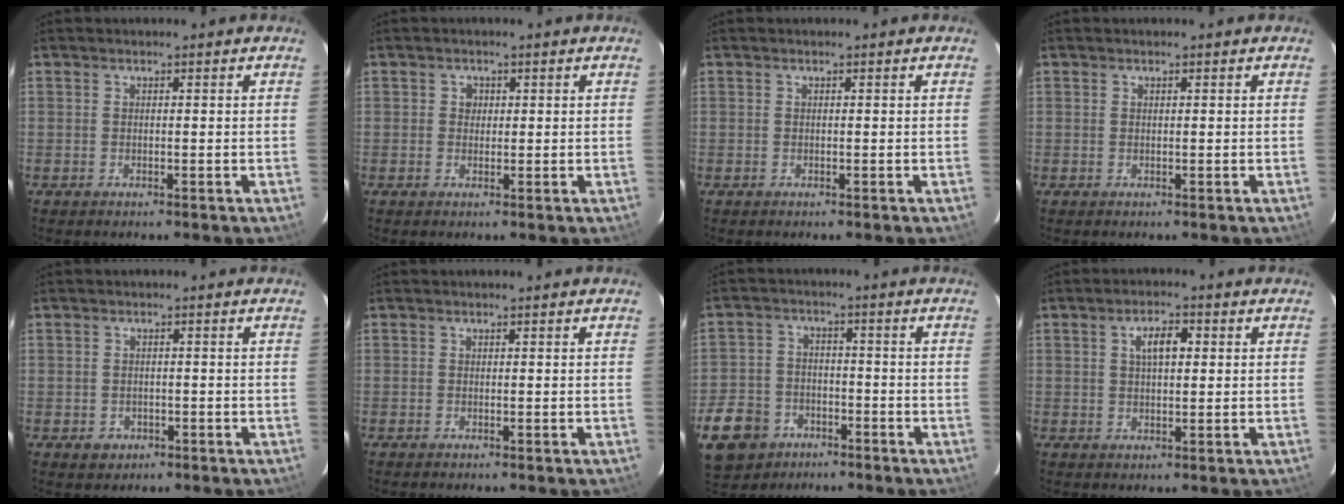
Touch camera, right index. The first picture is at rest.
{"total": 1.5, "force": [0.3, 1.5, 0.2], "torque": [0.000, 0.005, 0.003]}
{"total": 0.0}
{"total": 0.0}
{"total": 2.7, "force": [-1.0, 2.4, 0.6], "torque": [-0.013, 0.001, -0.010]}
{"total": 0.0}
{"total": 12.6, "force": [-6.9, 9.5, 4.6], "torque": [-0.135, 0.014, -0.106]}
{"total": 4.5, "force": [1.2, 2.0, 3.8], "torque": [-0.066, 0.012, 0.023]}